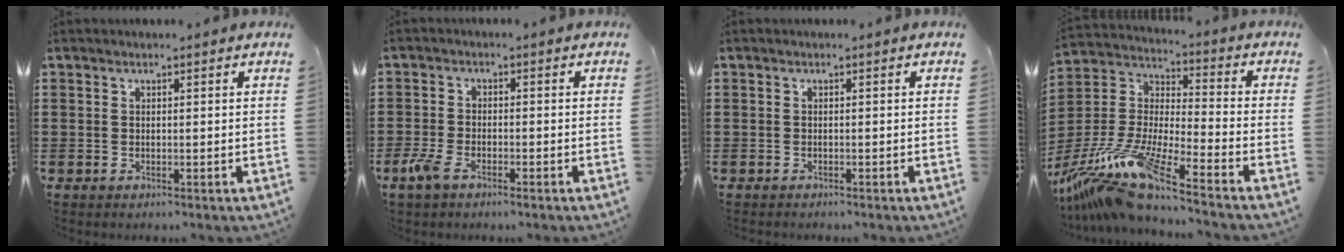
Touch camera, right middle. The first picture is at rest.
{"total": 3.8, "force": [-2.3, 1.5, 2.7], "torque": [-0.080, -0.005, -0.052]}
{"total": 0.8, "force": [-0.6, 0.5, -0.1], "torque": [0.003, 0.005, -0.015]}
{"total": 13.3, "force": [-11.2, -0.2, 7.2], "torque": [-0.164, -0.009, -0.224]}